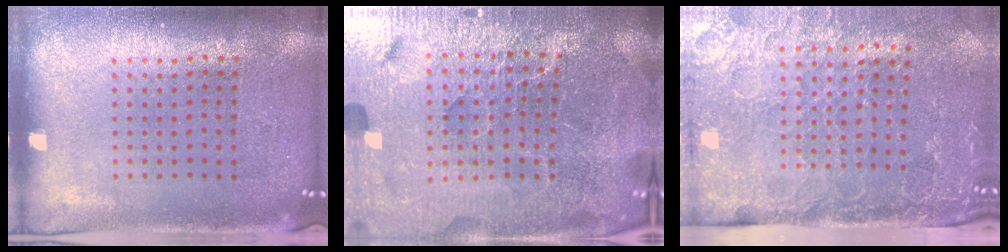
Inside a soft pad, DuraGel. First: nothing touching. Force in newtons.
{"total": 7.1, "press": 6.1, "slide": 3.6}
{"total": 4.3, "press": 3.6, "slide": 2.4}